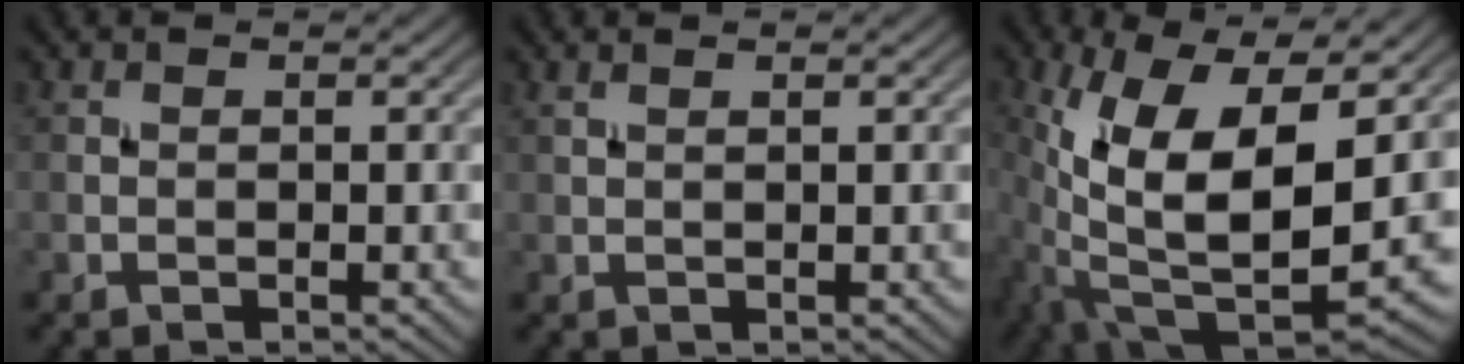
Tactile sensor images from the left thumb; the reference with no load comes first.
{"total": 1.1, "force": [0.8, 0.2, 0.8], "torque": [-0.015, 0.002, 0.010]}
{"total": 17.2, "force": [1.3, 7.7, 15.3], "torque": [-0.306, -0.024, 0.039]}